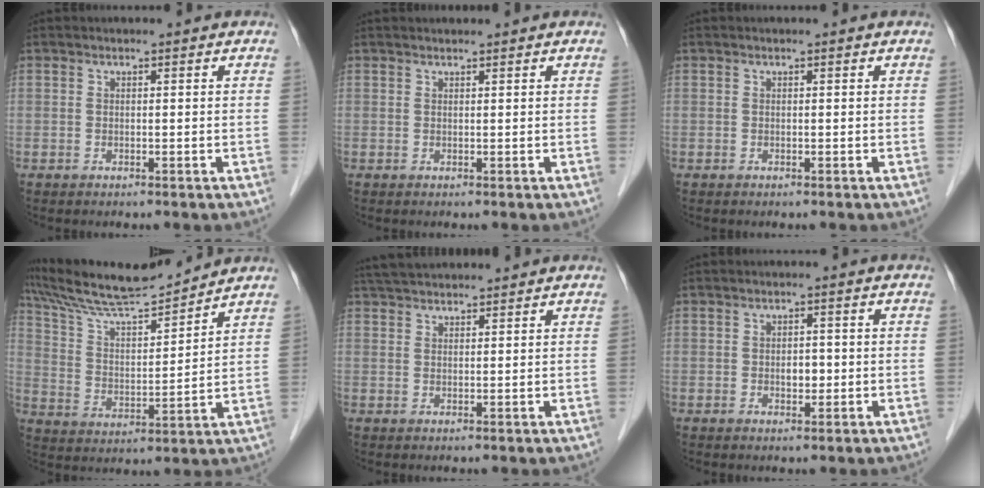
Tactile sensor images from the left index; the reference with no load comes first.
{"total": 1.3, "force": [1.3, 0.1, 0.3], "torque": [-0.006, 0.016, 0.024]}
{"total": 0.0}
{"total": 13.5, "force": [12.7, 0.6, 4.4], "torque": [-0.091, 0.005, 0.231]}
{"total": 6.2, "force": [5.7, 1.1, 2.2], "torque": [-0.038, 0.038, 0.100]}
{"total": 1.9, "force": [-0.3, 1.1, 1.4], "torque": [-0.021, 0.000, -0.002]}